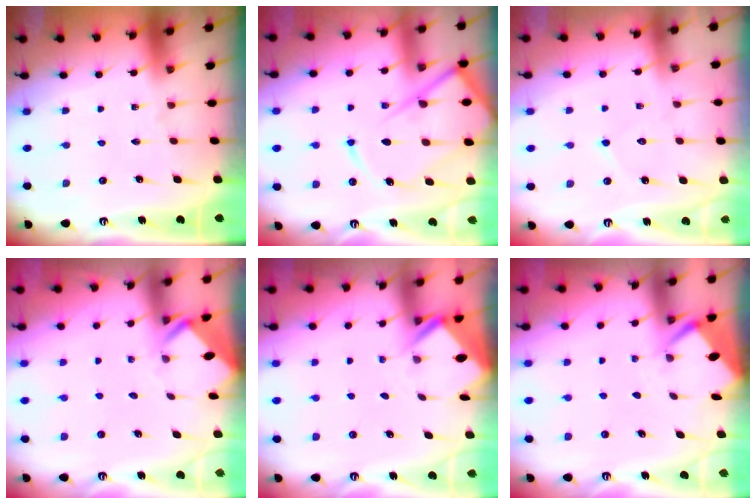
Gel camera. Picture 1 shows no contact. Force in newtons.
{"total": 16.4, "press": 16.4, "slide": 1.6}
{"total": 6.4, "press": 6.4, "slide": 0.4}
{"total": 3.4, "press": 3.4, "slide": 0.3}
{"total": 2.4, "press": 2.4, "slide": 0.1}
{"total": 2.9, "press": 2.8, "slide": 0.3}